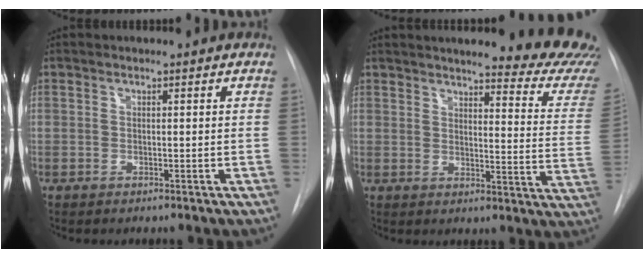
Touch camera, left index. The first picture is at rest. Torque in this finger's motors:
{"motor_torque": [0.13, -1.21, 0.28, 0.11]}